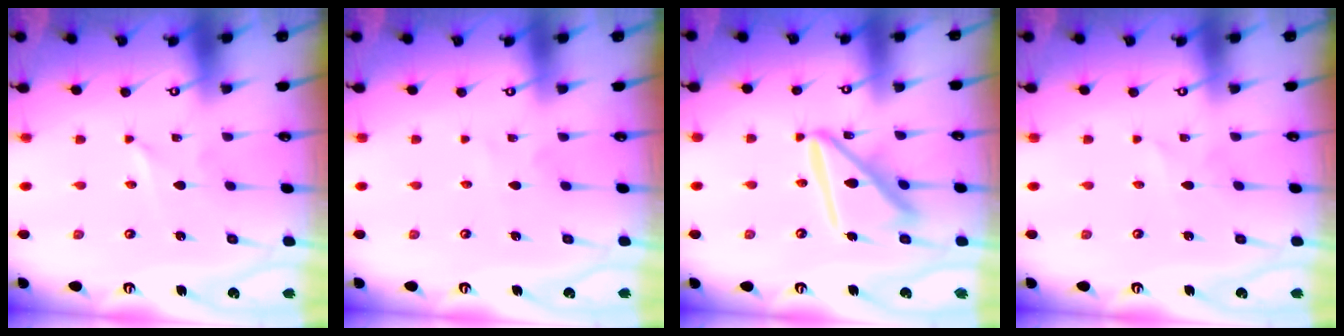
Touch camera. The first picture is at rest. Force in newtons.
{"total": 3.7, "press": 3.6, "slide": 0.2}
{"total": 15.1, "press": 14.9, "slide": 1.8}
{"total": 1.8, "press": 1.8, "slide": 0.2}